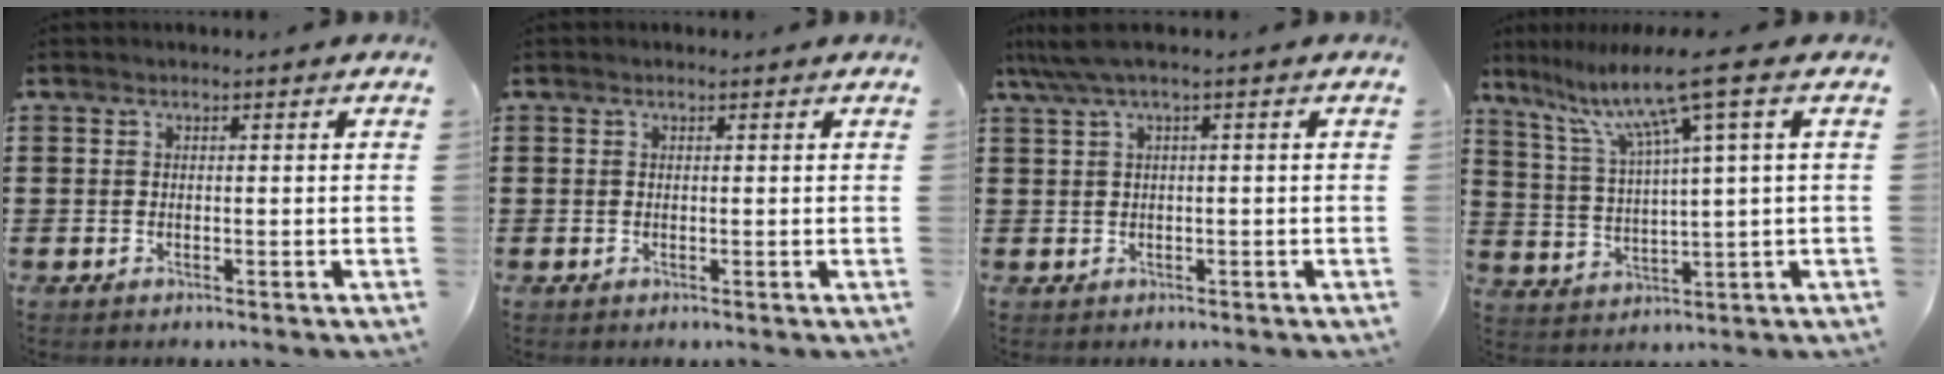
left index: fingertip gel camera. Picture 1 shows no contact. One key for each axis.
{"total": 0.0}
{"total": 2.9, "fx": 0.4, "fy": 0.3, "fz": 2.8, "tx": -0.057, "ty": -0.005, "tz": 0.005}
{"total": 10.4, "fx": 6.1, "fy": -0.3, "fz": 8.4, "tx": -0.187, "ty": -0.025, "tz": 0.094}